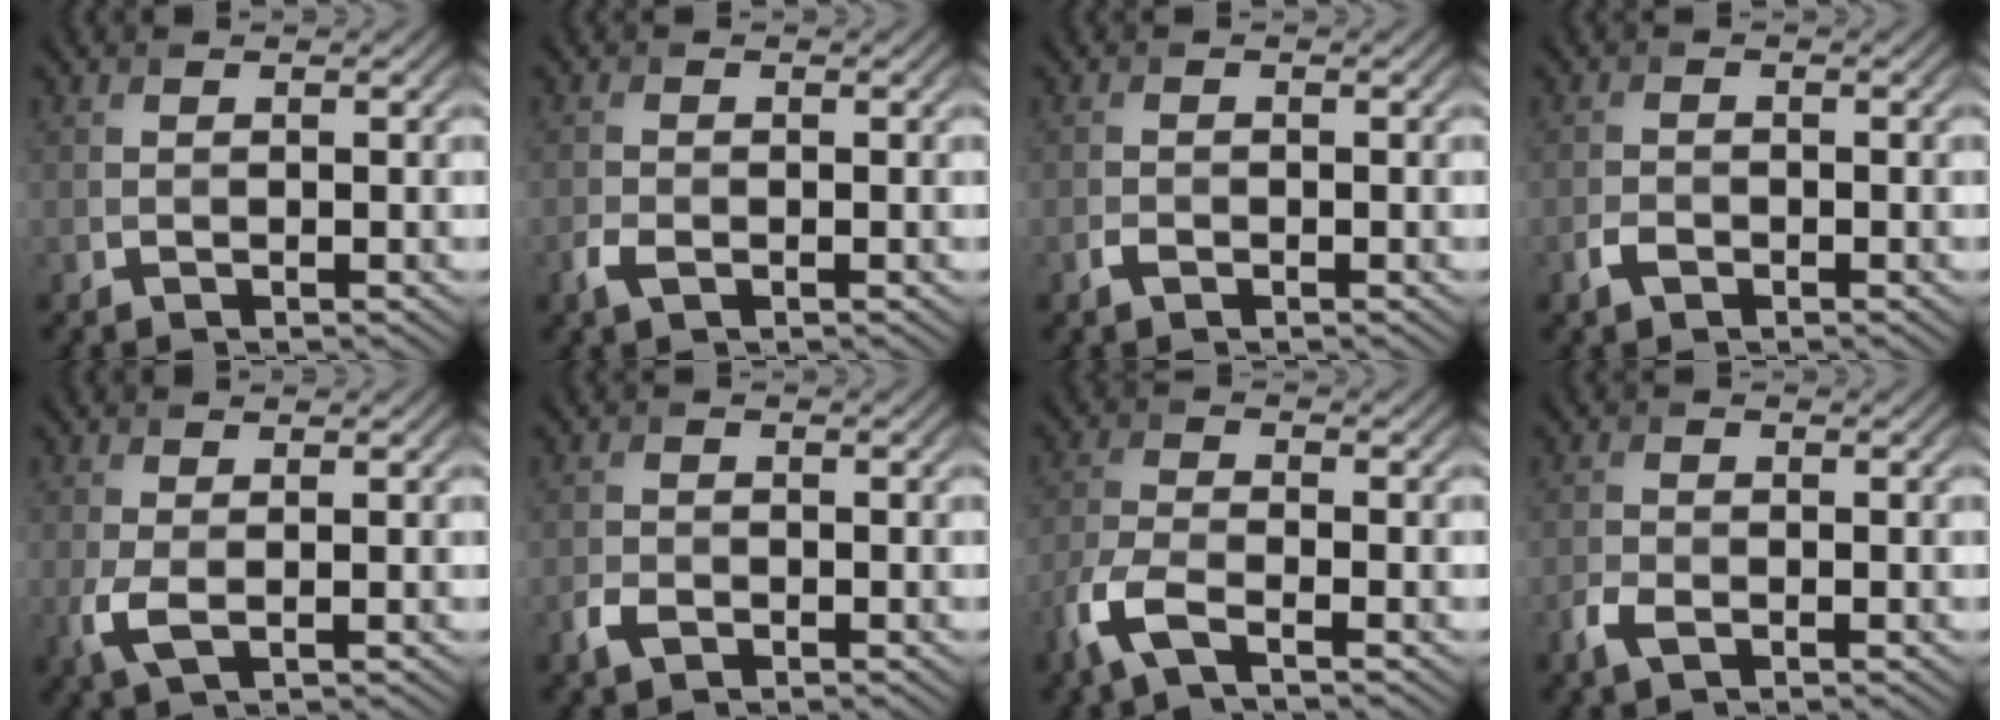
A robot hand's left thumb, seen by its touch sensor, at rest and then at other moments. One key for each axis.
{"total": 1.8, "fx": -1.0, "fy": 1.0, "fz": 1.2, "tx": -0.031, "ty": -0.003, "tz": -0.022}
{"total": 1.1, "fx": -0.7, "fy": 0.6, "fz": 0.6, "tx": -0.014, "ty": -0.001, "tz": -0.015}
{"total": 1.8, "fx": -1.1, "fy": 1.1, "fz": 1.0, "tx": -0.022, "ty": -0.001, "tz": -0.024}
{"total": 2.8, "fx": -0.3, "fy": 1.2, "fz": 2.5, "tx": -0.071, "ty": -0.007, "tz": -0.005}
{"total": 2.2, "fx": -1.2, "fy": 1.4, "fz": 1.2, "tx": -0.029, "ty": -0.003, "tz": -0.027}
{"total": 4.9, "fx": -3.0, "fy": 1.5, "fz": 3.6, "tx": -0.092, "ty": -0.009, "tz": -0.075}
{"total": 2.3, "fx": -1.3, "fy": 1.2, "fz": 1.5, "tx": -0.039, "ty": -0.003, "tz": -0.030}